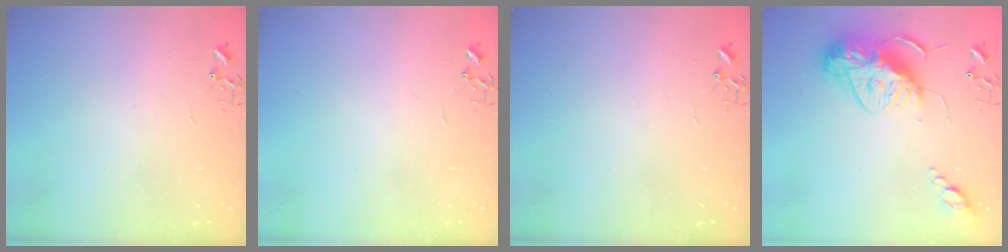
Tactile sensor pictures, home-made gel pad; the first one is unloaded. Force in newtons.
{"total": 0.0}
{"total": 0.0}
{"total": 15.8, "press": 15.7, "slide": 1.7}